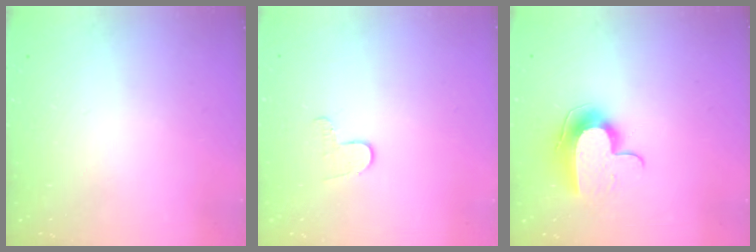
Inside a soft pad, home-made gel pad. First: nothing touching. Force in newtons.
{"total": 3.5, "press": 3.5, "slide": 0.3}
{"total": 10.1, "press": 10.1, "slide": 0.3}